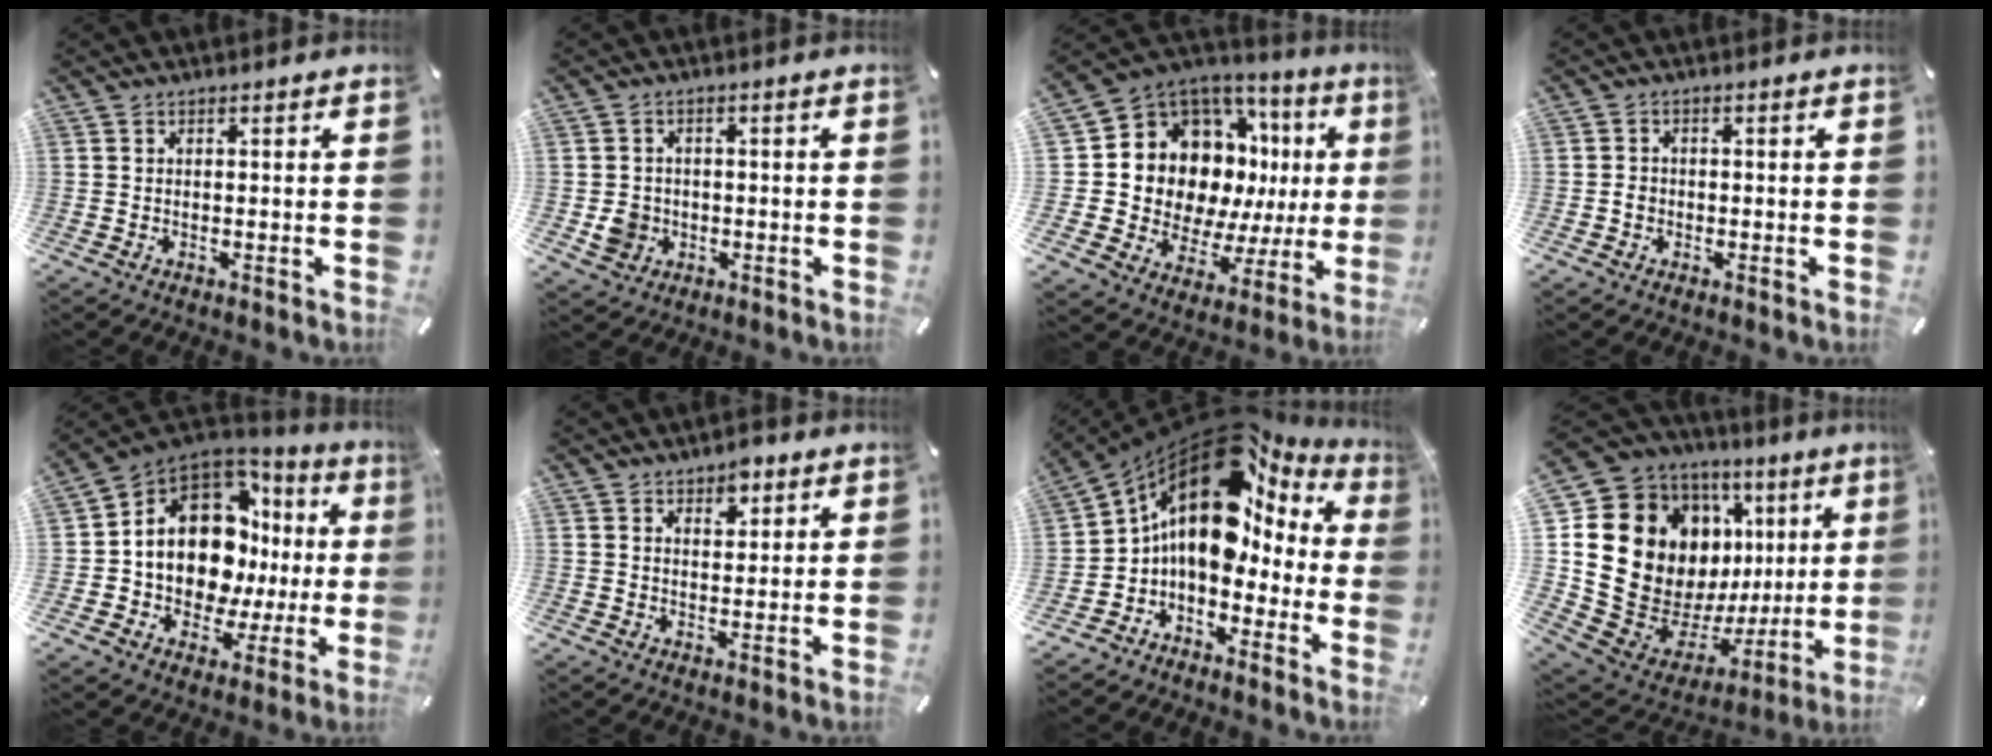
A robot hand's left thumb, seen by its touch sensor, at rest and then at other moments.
{"total": 5.3, "force": [-1.0, 5.0, 1.4], "torque": [-0.011, 0.001, -0.019]}
{"total": 14.8, "force": [5.6, 10.9, 8.2], "torque": [-0.146, -0.075, 0.112]}
{"total": 2.0, "force": [-0.6, 1.8, 0.9], "torque": [-0.017, 0.007, -0.012]}
{"total": 14.7, "force": [3.2, 11.0, 9.3], "torque": [-0.159, -0.039, 0.057]}
{"total": 4.3, "force": [2.6, 3.0, 1.6], "torque": [0.000, -0.011, 0.039]}
{"total": 17.3, "force": [6.5, 11.0, 11.7], "torque": [-0.214, -0.040, 0.106]}
{"total": 21.0, "force": [4.1, 16.3, 12.5], "torque": [-0.203, -0.077, 0.114]}